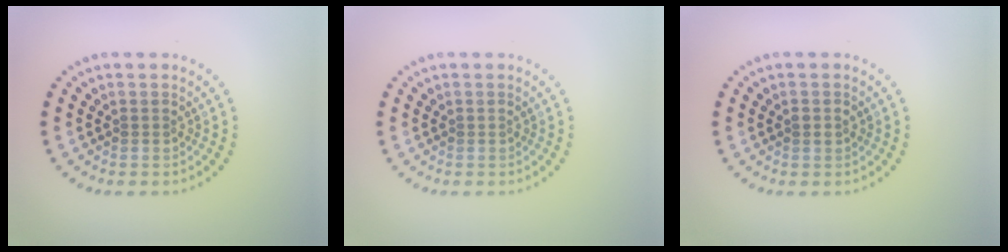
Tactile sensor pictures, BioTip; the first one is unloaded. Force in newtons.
{"total": 0.0}
{"total": 1.1, "press": 1.1, "slide": 0.1}